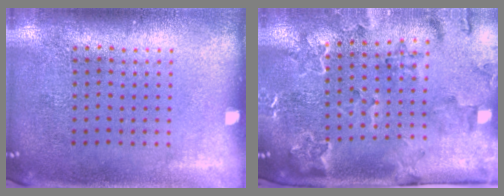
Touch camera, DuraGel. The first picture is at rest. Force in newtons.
{"total": 2.3, "press": 2.3, "slide": 0.1}